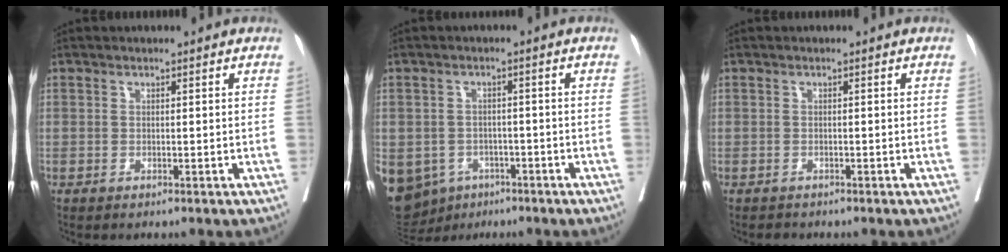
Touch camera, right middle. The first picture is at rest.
{"total": 15.8, "force": [-7.3, 12.8, 5.8], "torque": [-0.176, 0.001, -0.094]}
{"total": 0.9, "force": [-0.8, 0.4, -0.1], "torque": [-0.006, -0.001, -0.015]}